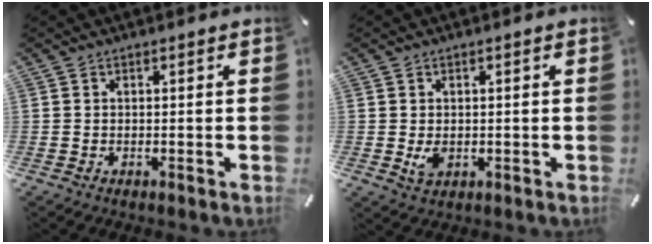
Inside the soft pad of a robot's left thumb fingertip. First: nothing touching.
{"total": 3.2, "force": [-0.2, 2.5, 2.0], "torque": [-0.040, -0.005, -0.007]}